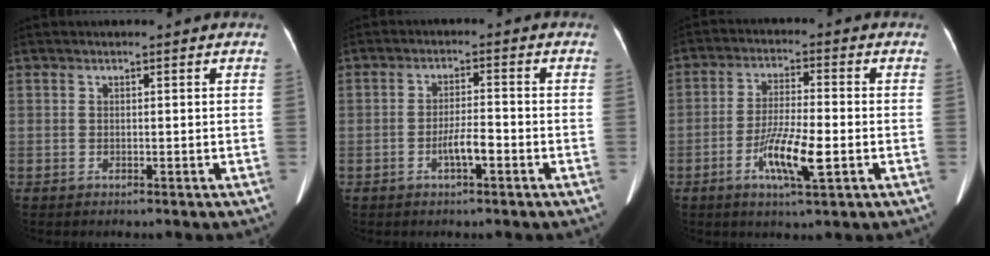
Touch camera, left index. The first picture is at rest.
{"total": 3.6, "force": [-1.7, 0.6, 3.2], "torque": [-0.059, 0.002, -0.030]}
{"total": 8.2, "force": [-2.8, 1.0, 7.6], "torque": [-0.146, -0.008, -0.052]}